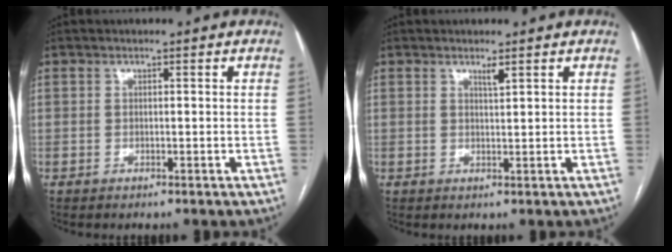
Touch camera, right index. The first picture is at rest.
{"total": 1.3, "force": [1.0, -0.1, 0.8], "torque": [-0.014, -0.007, 0.018]}